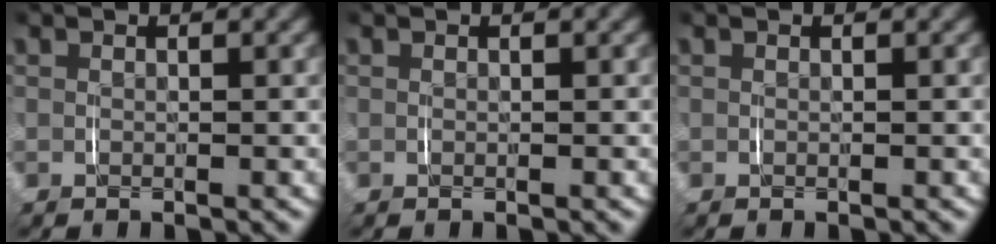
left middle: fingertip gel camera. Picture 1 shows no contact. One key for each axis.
{"total": 0.0}
{"total": 0.0}